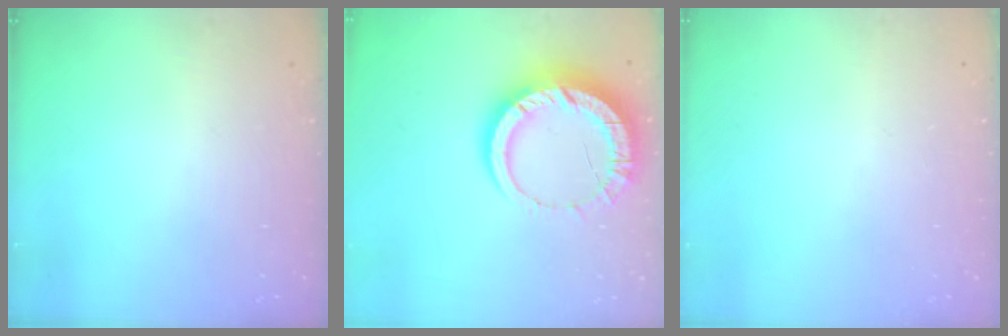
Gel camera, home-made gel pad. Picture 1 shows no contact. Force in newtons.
{"total": 13.7, "press": 13.6, "slide": 1.4}
{"total": 0.0}